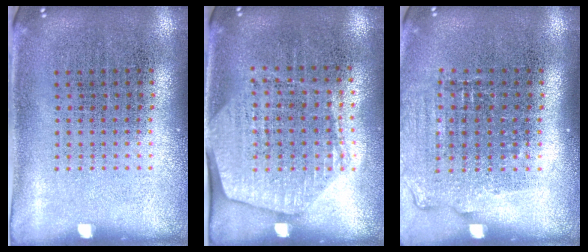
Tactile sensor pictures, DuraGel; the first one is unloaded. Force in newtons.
{"total": 1.6, "press": 1.4, "slide": 0.7}
{"total": 1.1, "press": 1.1, "slide": 0.4}